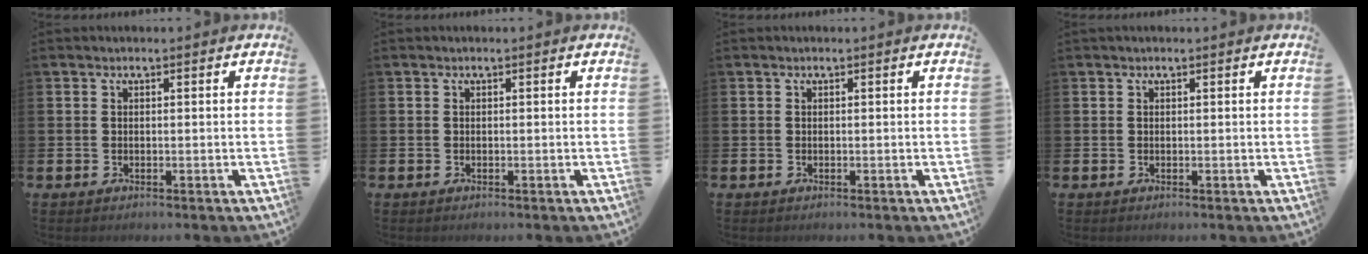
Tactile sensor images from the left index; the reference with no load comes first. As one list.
[{"total": 0.0}, {"total": 0.0}, {"total": 0.0}]